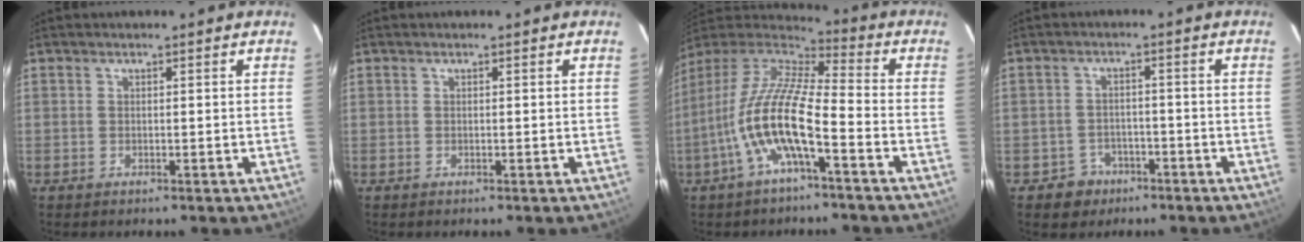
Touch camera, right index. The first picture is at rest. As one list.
[{"total": 0.0}, {"total": 14.9, "force": [-5.3, 3.2, 13.5], "torque": [-0.259, -0.007, -0.108]}, {"total": 4.9, "force": [-2.9, 3.9, 0.3], "torque": [-0.024, 0.014, -0.038]}]